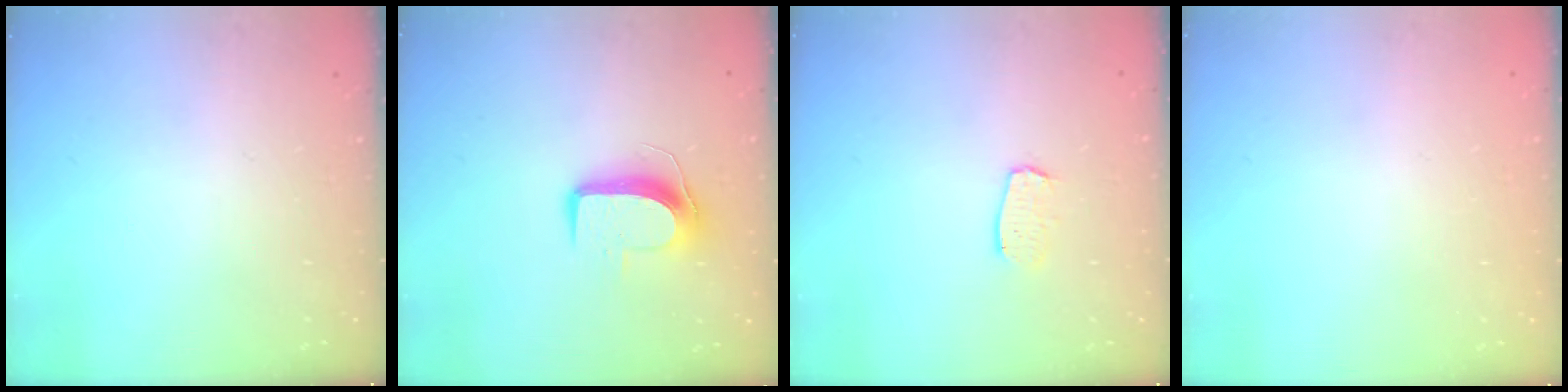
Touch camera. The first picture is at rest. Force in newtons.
{"total": 9.4, "press": 9.4, "slide": 0.3}
{"total": 5.8, "press": 5.8, "slide": 0.4}
{"total": 0.0}